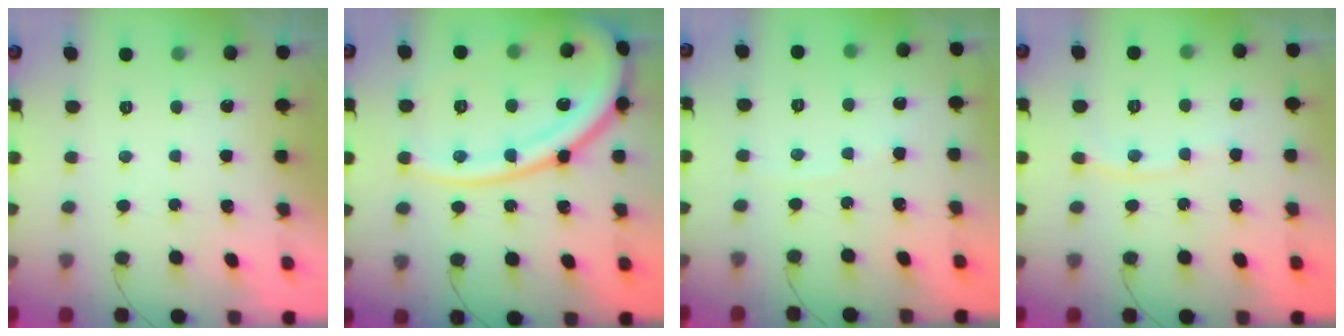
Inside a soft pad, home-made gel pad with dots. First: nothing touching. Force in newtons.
{"total": 22.3, "press": 22.1, "slide": 2.8}
{"total": 2.2, "press": 2.2, "slide": 0.3}
{"total": 5.6, "press": 5.6, "slide": 0.8}